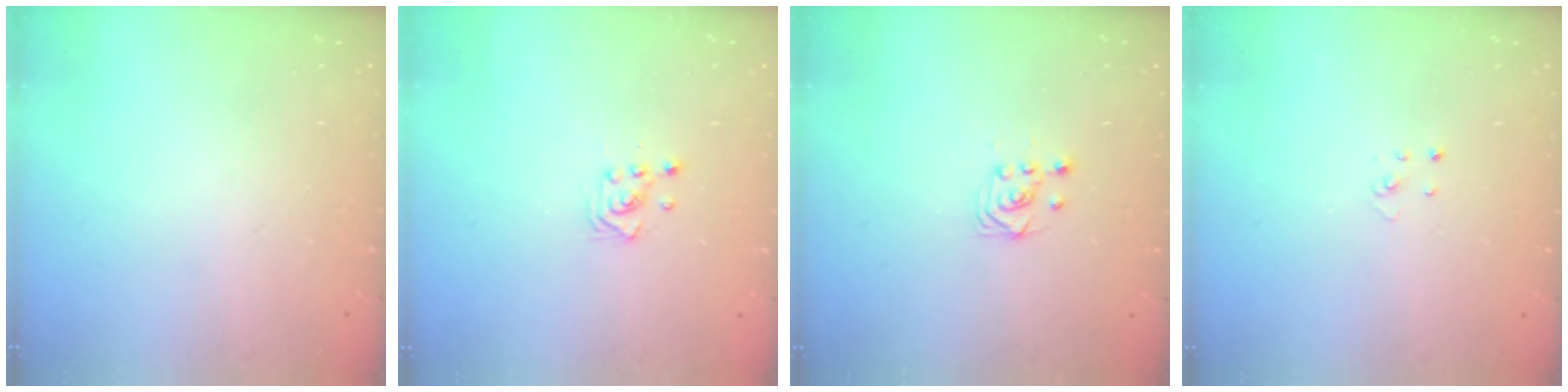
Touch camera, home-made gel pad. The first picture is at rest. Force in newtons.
{"total": 2.9, "press": 2.8, "slide": 0.3}
{"total": 2.5, "press": 2.2, "slide": 1.2}
{"total": 1.9, "press": 1.9, "slide": 0.2}